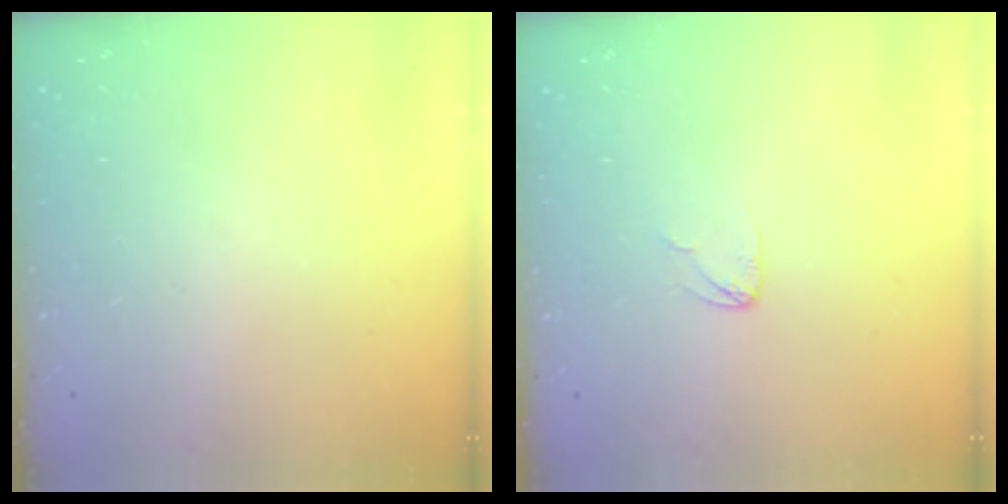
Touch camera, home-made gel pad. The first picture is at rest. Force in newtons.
{"total": 2.3, "press": 2.3, "slide": 0.1}